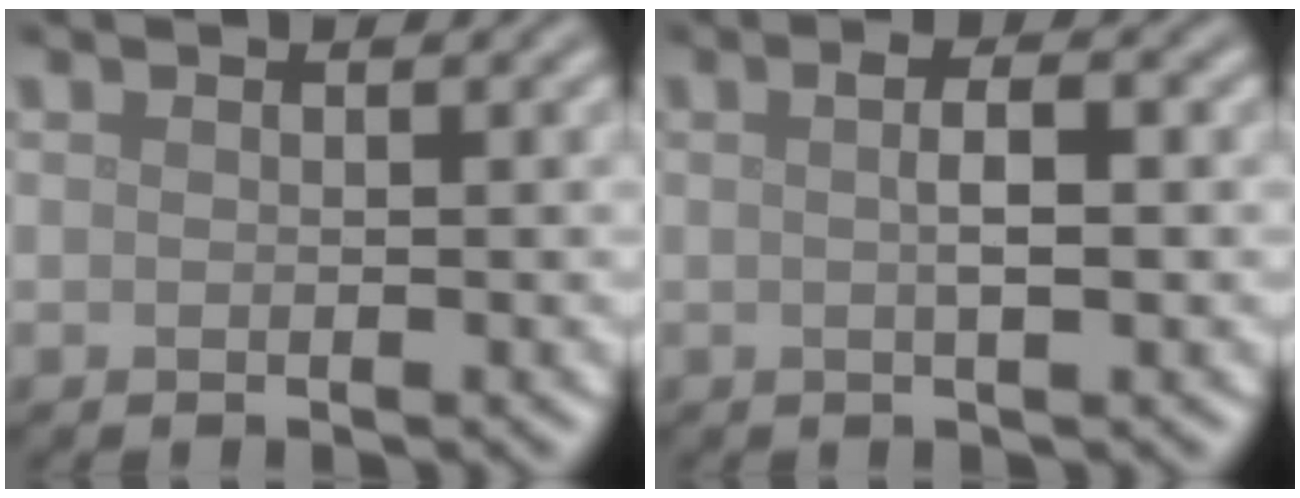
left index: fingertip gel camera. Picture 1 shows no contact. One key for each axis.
{"total": 2.6, "fx": 0.2, "fy": 0.5, "fz": 2.5, "tx": -0.041, "ty": 0.003, "tz": 0.003}